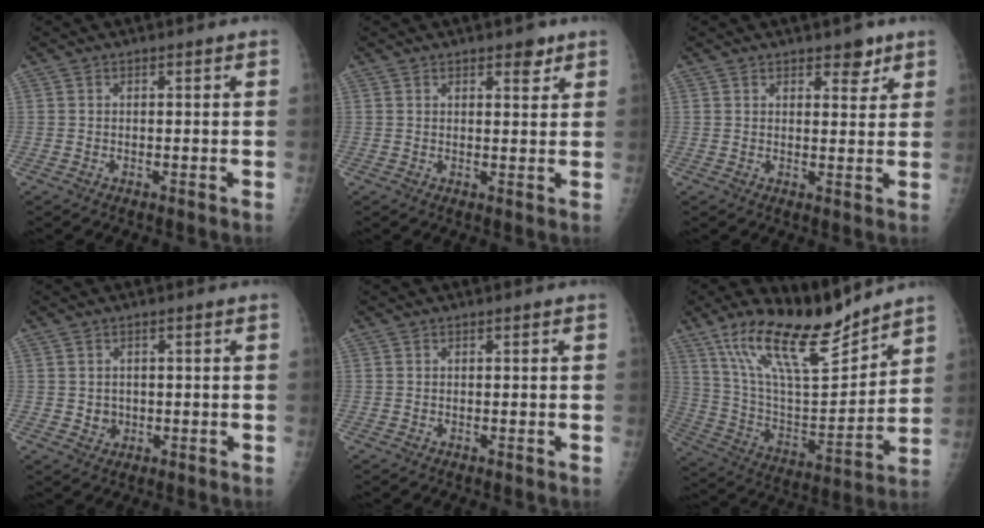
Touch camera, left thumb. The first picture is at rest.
{"total": 3.0, "force": [2.1, 1.4, 1.7], "torque": [-0.006, -0.011, 0.027]}
{"total": 3.8, "force": [2.6, 1.9, 1.9], "torque": [-0.002, -0.015, 0.036]}
{"total": 2.2, "force": [0.0, 2.0, 0.7], "torque": [-0.002, 0.001, 0.007]}
{"total": 0.0}
{"total": 19.6, "force": [15.3, 5.1, 11.2], "torque": [-0.163, -0.085, 0.281]}